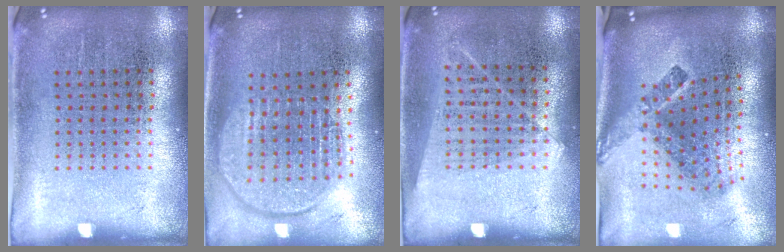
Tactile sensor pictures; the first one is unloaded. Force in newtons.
{"total": 1.9, "press": 1.6, "slide": 1.0}
{"total": 1.1, "press": 1.0, "slide": 0.6}
{"total": 2.6, "press": 1.6, "slide": 2.1}